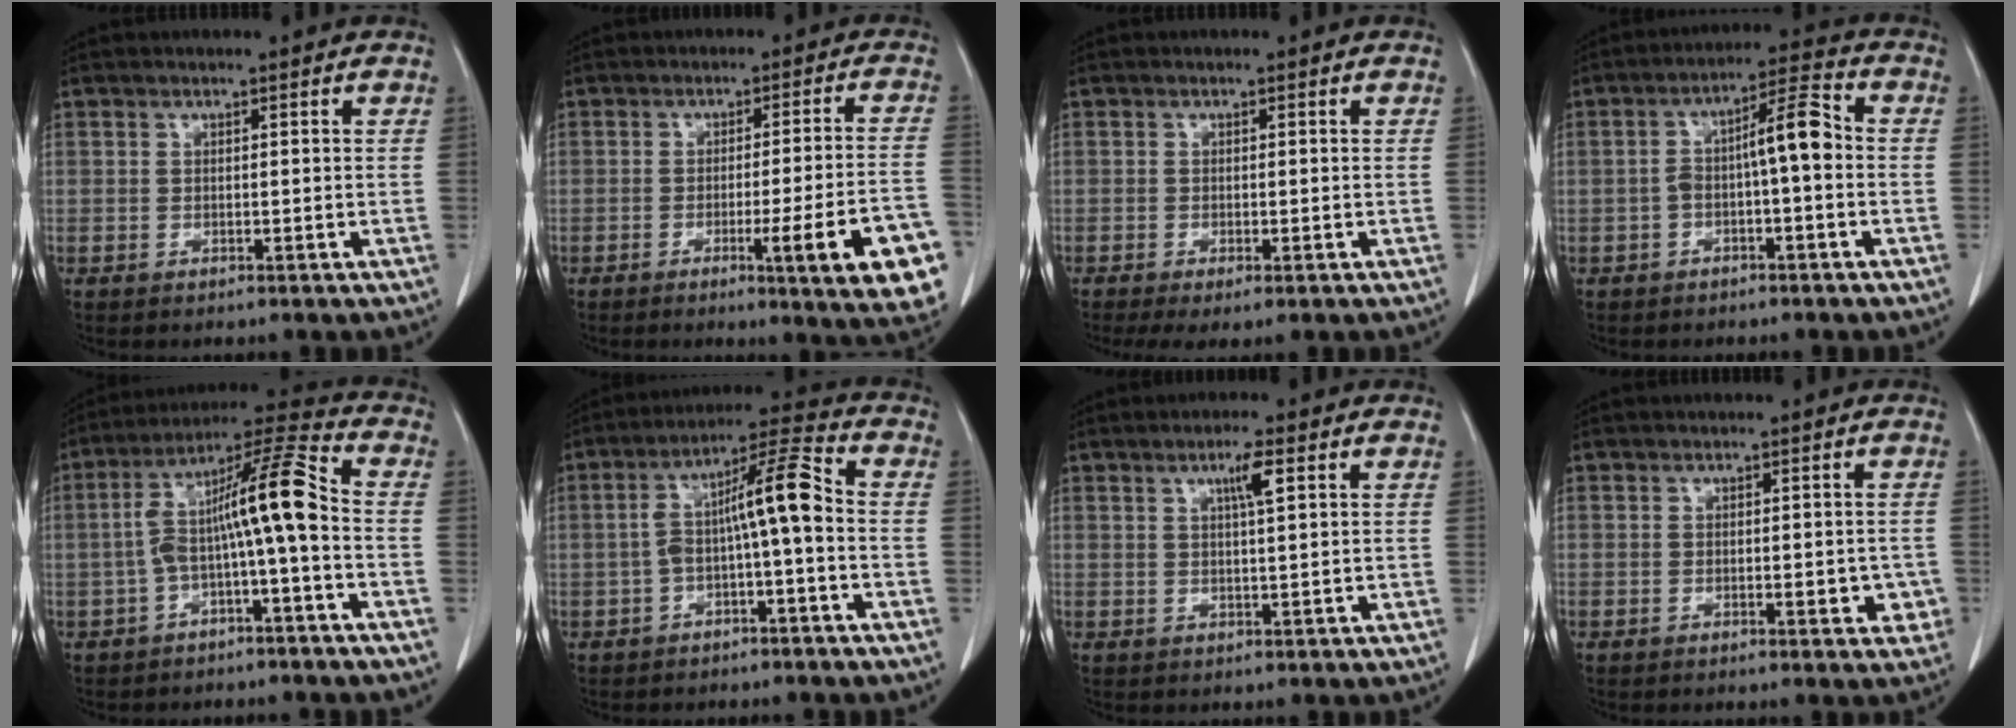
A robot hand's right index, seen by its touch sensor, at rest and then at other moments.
{"total": 13.9, "force": [-5.6, 0.1, 12.7], "torque": [-0.106, -0.005, -0.065]}
{"total": 3.6, "force": [-2.2, 1.0, 2.7], "torque": [-0.049, -0.013, -0.035]}
{"total": 7.1, "force": [-0.7, 1.3, 6.9], "torque": [-0.114, 0.031, -0.014]}
{"total": 11.6, "force": [-1.8, 0.5, 11.4], "torque": [-0.198, 0.042, -0.035]}
{"total": 9.1, "force": [-1.0, 0.9, 9.0], "torque": [-0.155, 0.038, -0.021]}
{"total": 3.3, "force": [1.4, 0.0, 3.0], "torque": [-0.053, 0.000, 0.023]}
{"total": 3.2, "force": [-1.0, 1.4, 2.7], "torque": [-0.023, 0.002, -0.010]}